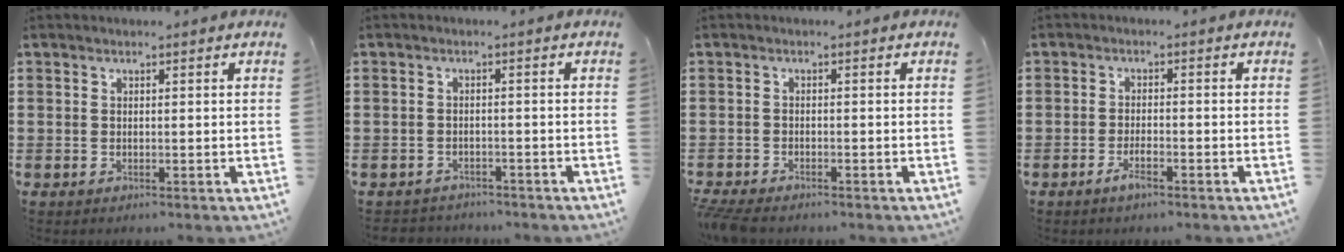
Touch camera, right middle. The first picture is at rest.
{"total": 1.9, "force": [-1.8, 0.5, -0.3], "torque": [-0.002, 0.002, -0.042]}
{"total": 2.1, "force": [-2.0, 0.4, 0.7], "torque": [-0.028, -0.001, -0.045]}
{"total": 2.6, "force": [-1.8, 0.8, 1.7], "torque": [-0.035, 0.001, -0.035]}